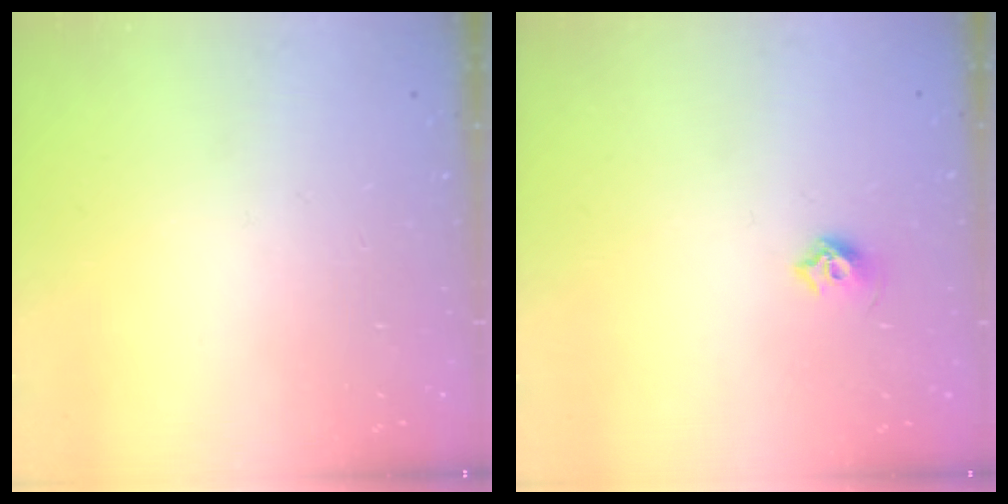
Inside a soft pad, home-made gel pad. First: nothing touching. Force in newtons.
{"total": 5.5, "press": 5.3, "slide": 1.2}